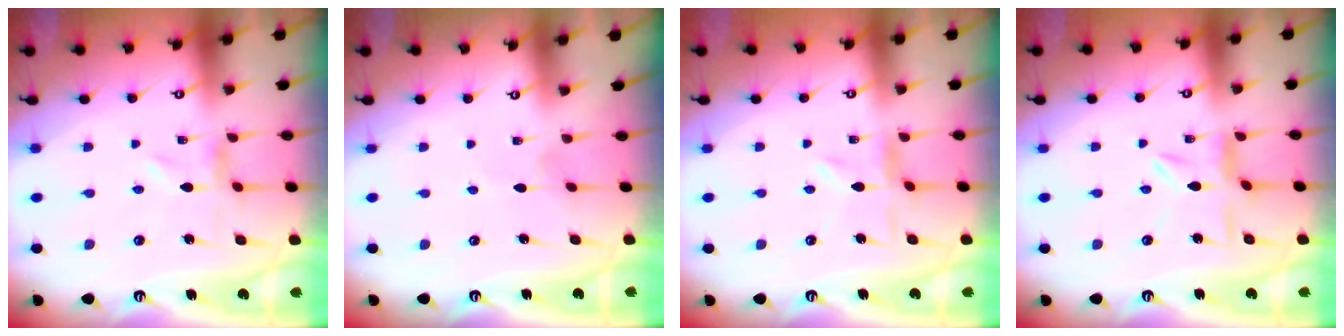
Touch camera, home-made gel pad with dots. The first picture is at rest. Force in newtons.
{"total": 0.8, "press": 0.8, "slide": 0.2}
{"total": 0.9, "press": 0.8, "slide": 0.3}
{"total": 3.6, "press": 3.6, "slide": 0.2}